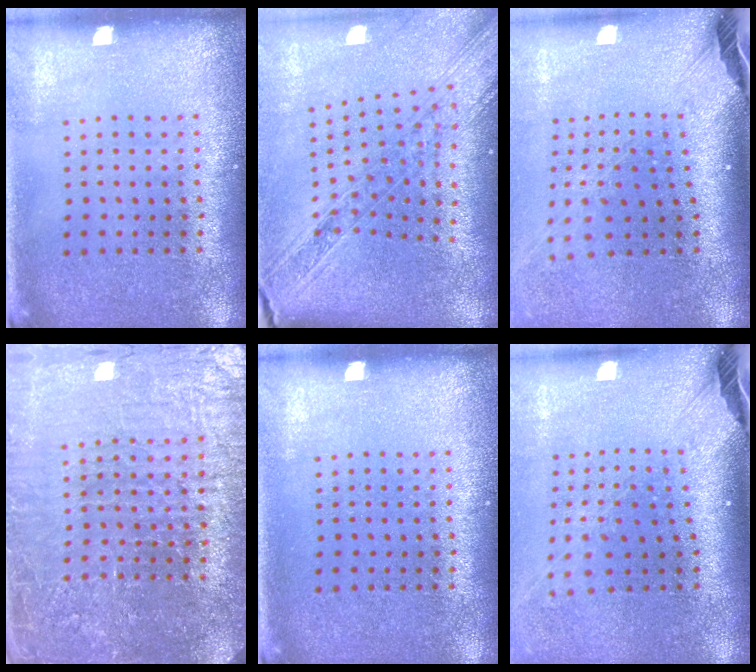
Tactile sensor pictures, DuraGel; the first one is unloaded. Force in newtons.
{"total": 2.3, "press": 1.9, "slide": 1.3}
{"total": 2.6, "press": 1.8, "slide": 1.8}
{"total": 5.6, "press": 5.1, "slide": 2.5}
{"total": 0.0}
{"total": 2.7, "press": 2.0, "slide": 1.8}